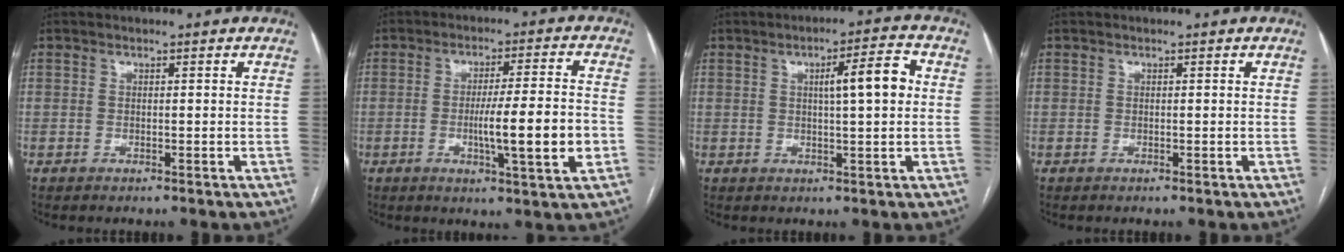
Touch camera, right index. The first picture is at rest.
{"total": 10.5, "force": [-2.3, 0.2, 10.3], "torque": [-0.161, -0.006, -0.037]}
{"total": 6.7, "force": [1.2, 0.7, 6.6], "torque": [-0.100, 0.012, 0.015]}
{"total": 0.0}